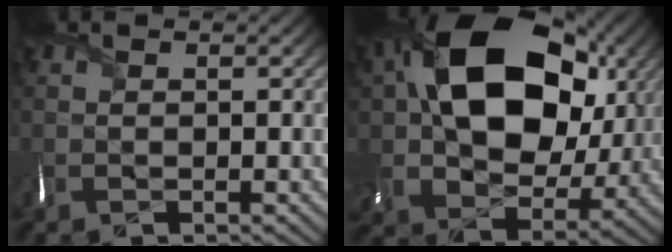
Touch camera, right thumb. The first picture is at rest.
{"total": 20.2, "force": [5.6, 14.4, 13.0], "torque": [-0.264, -0.006, 0.125]}